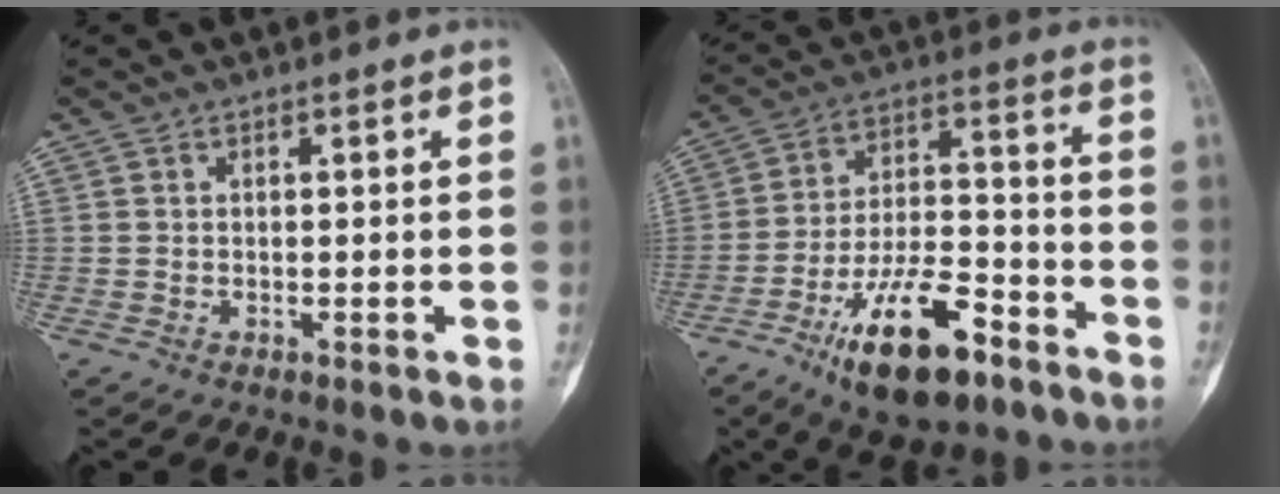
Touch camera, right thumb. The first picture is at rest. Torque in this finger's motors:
{"motor_torque": [2.71, 1.50, 1.32, -1.47, 0.60]}